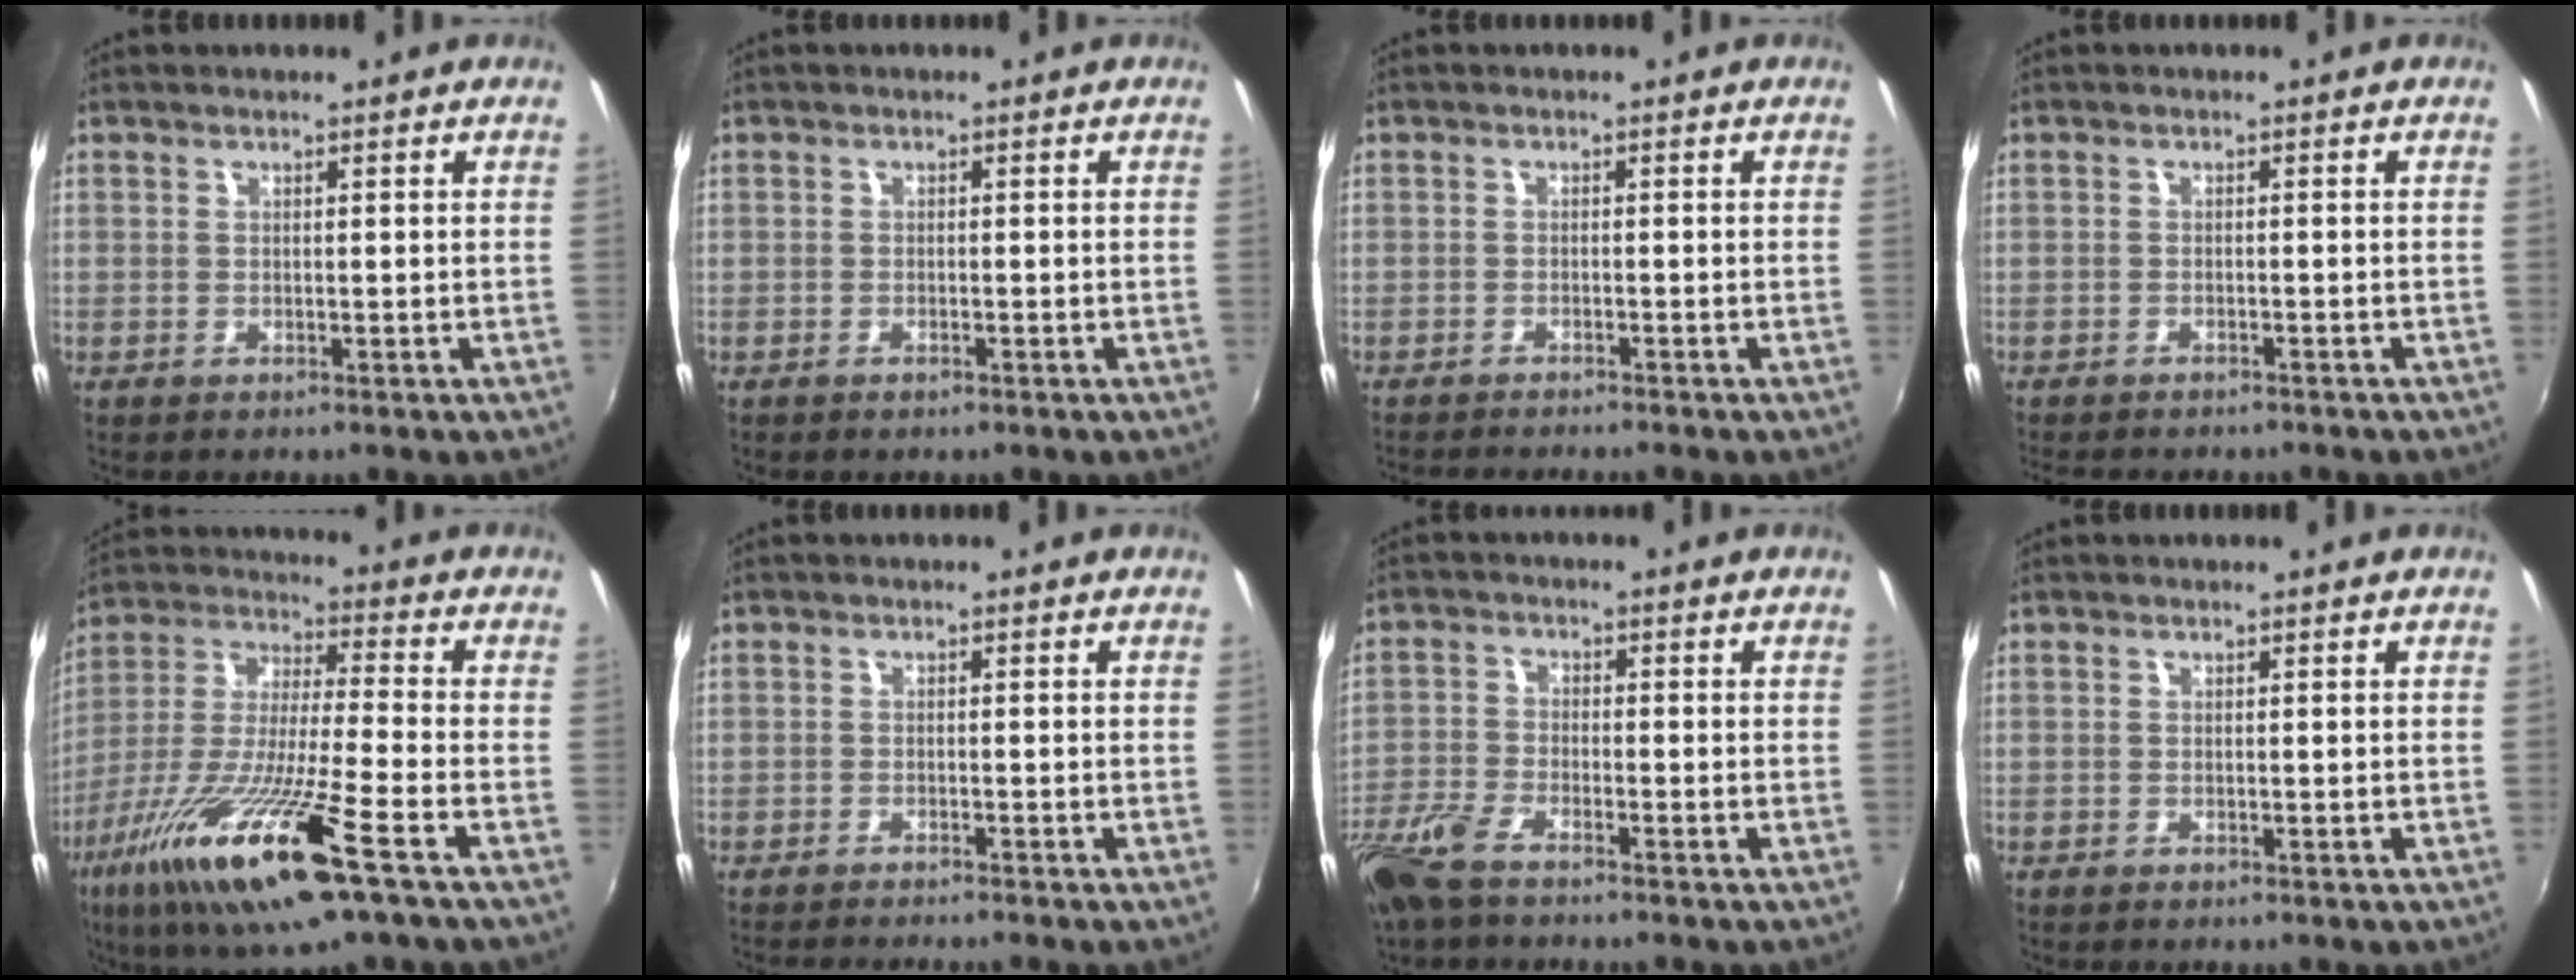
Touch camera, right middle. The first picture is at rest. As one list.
[{"total": 0.9, "force": [-0.7, 0.5, 0.1], "torque": [-0.005, -0.002, -0.013]}, {"total": 4.2, "force": [-3.9, -0.4, 1.5], "torque": [-0.038, -0.014, -0.065]}, {"total": 5.7, "force": [-5.0, 1.5, 2.1], "torque": [-0.052, -0.018, -0.076]}, {"total": 19.8, "force": [-10.0, 1.8, 17.0], "torque": [-0.340, -0.045, -0.191]}, {"total": 4.1, "force": [-3.8, -0.5, 1.4], "torque": [-0.038, -0.013, -0.063]}, {"total": 7.8, "force": [-6.0, 2.1, 4.5], "torque": [-0.113, -0.018, -0.126]}, {"total": 0.0}]